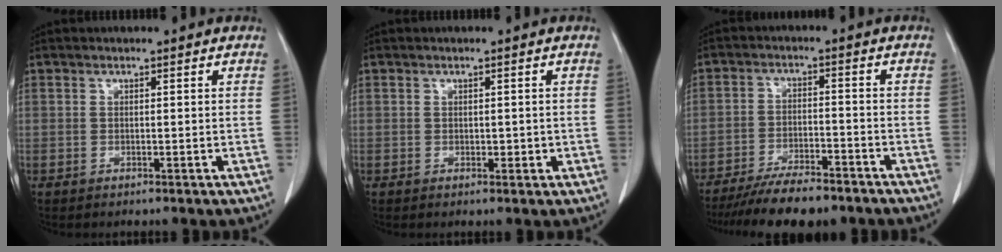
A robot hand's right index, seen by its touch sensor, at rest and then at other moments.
{"total": 1.4, "force": [-0.1, 0.9, 1.0], "torque": [-0.013, 0.001, 0.002]}
{"total": 11.3, "force": [-9.4, 2.6, 5.6], "torque": [-0.084, -0.016, -0.148]}